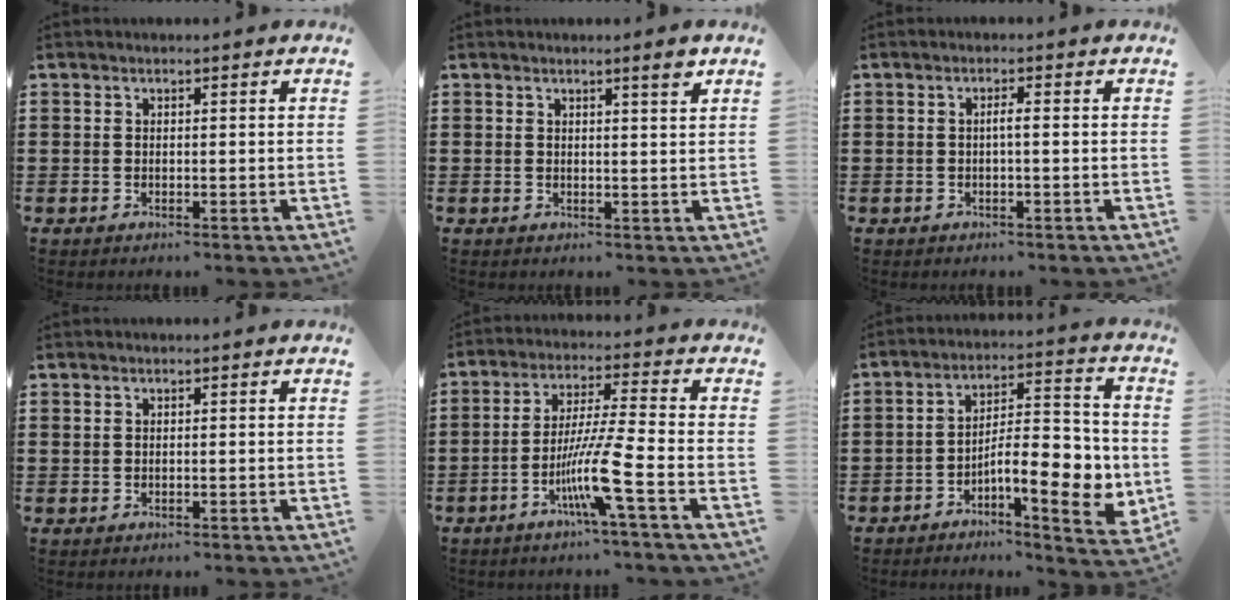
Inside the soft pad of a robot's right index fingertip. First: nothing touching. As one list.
[{"total": 2.4, "force": [1.7, -0.1, 1.7], "torque": [-0.028, -0.003, 0.027]}, {"total": 1.4, "force": [-0.3, 0.0, 1.3], "torque": [-0.025, 0.001, -0.006]}, {"total": 0.0}, {"total": 9.7, "force": [-4.5, -0.4, 8.6], "torque": [-0.178, -0.018, -0.089]}, {"total": 10.4, "force": [-3.4, 3.8, 9.1], "torque": [-0.127, -0.002, -0.058]}]